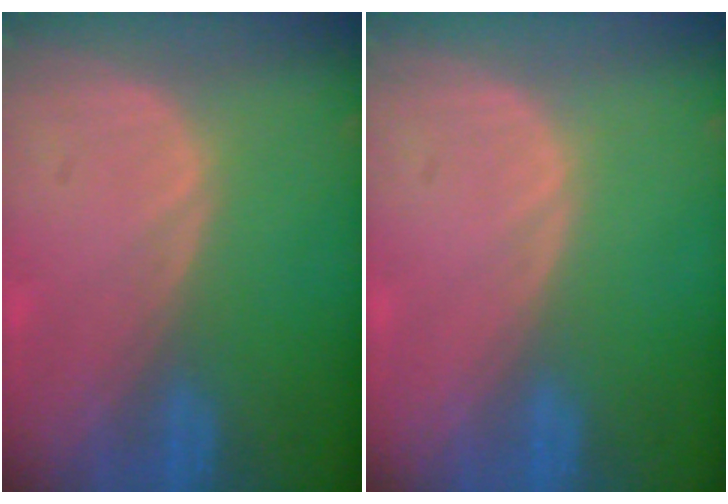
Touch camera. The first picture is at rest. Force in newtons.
{"total": 0.0}